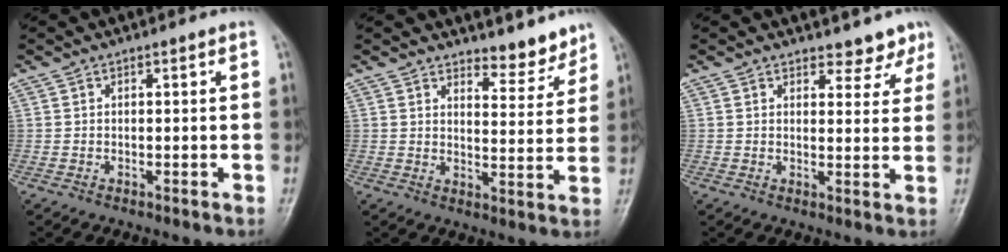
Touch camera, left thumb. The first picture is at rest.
{"total": 5.9, "force": [5.4, 1.8, 1.5], "torque": [-0.001, -0.053, 0.081]}
{"total": 4.6, "force": [4.0, 2.2, 0.6], "torque": [0.022, -0.030, 0.041]}